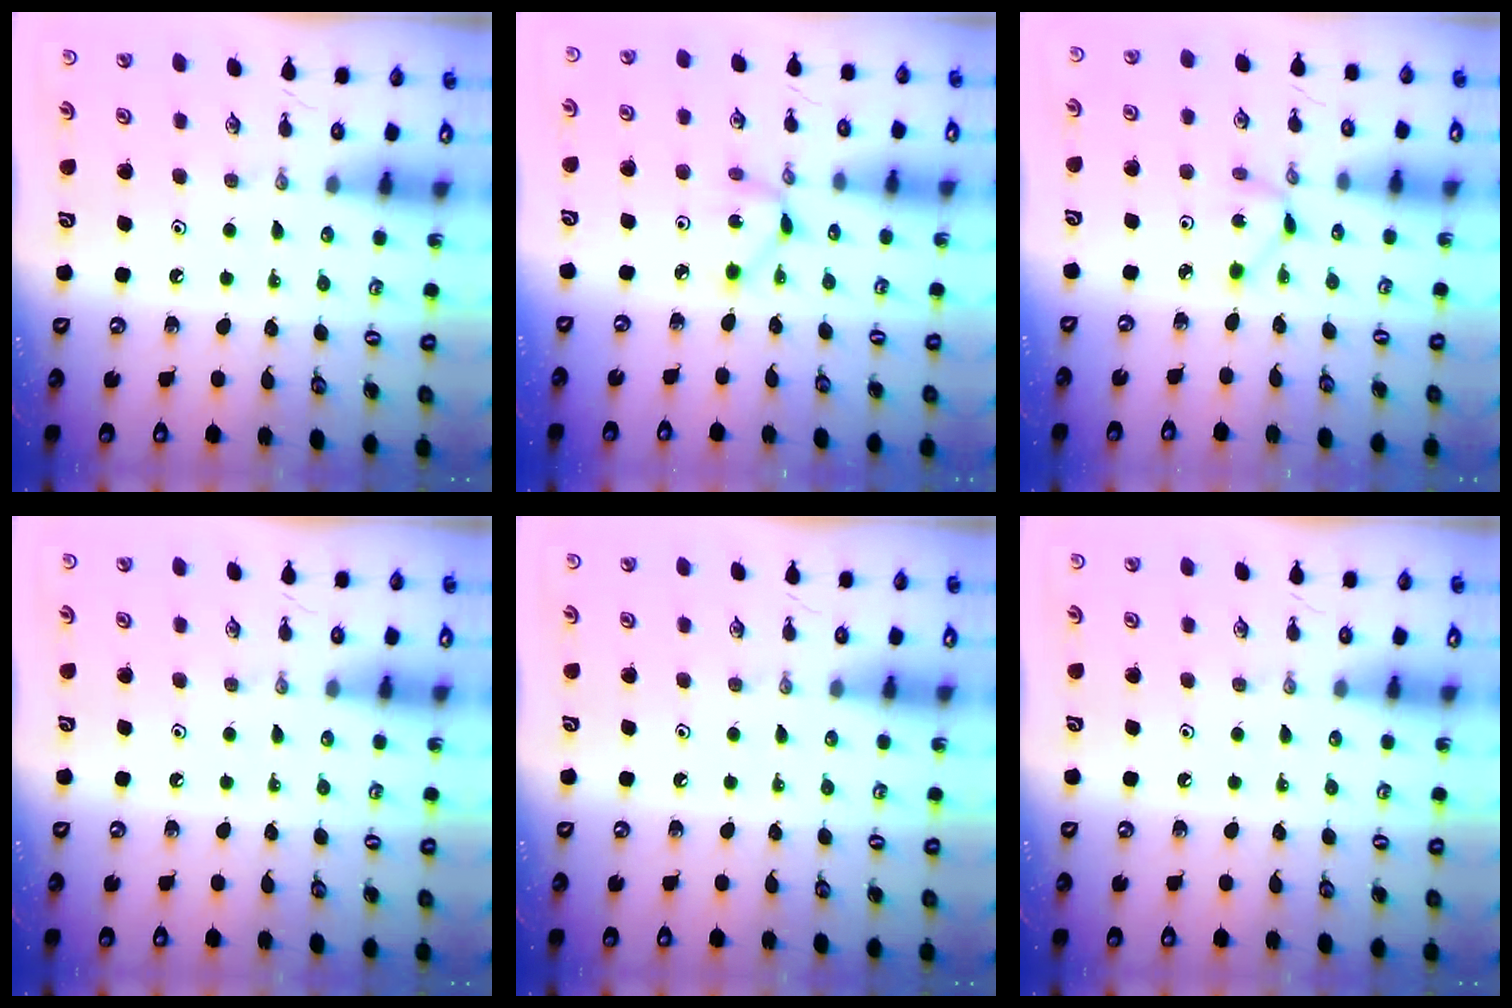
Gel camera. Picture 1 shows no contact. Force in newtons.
{"total": 2.8, "press": 2.8, "slide": 0.1}
{"total": 1.6, "press": 1.6, "slide": 0.2}
{"total": 0.0}
{"total": 0.0}
{"total": 0.0}